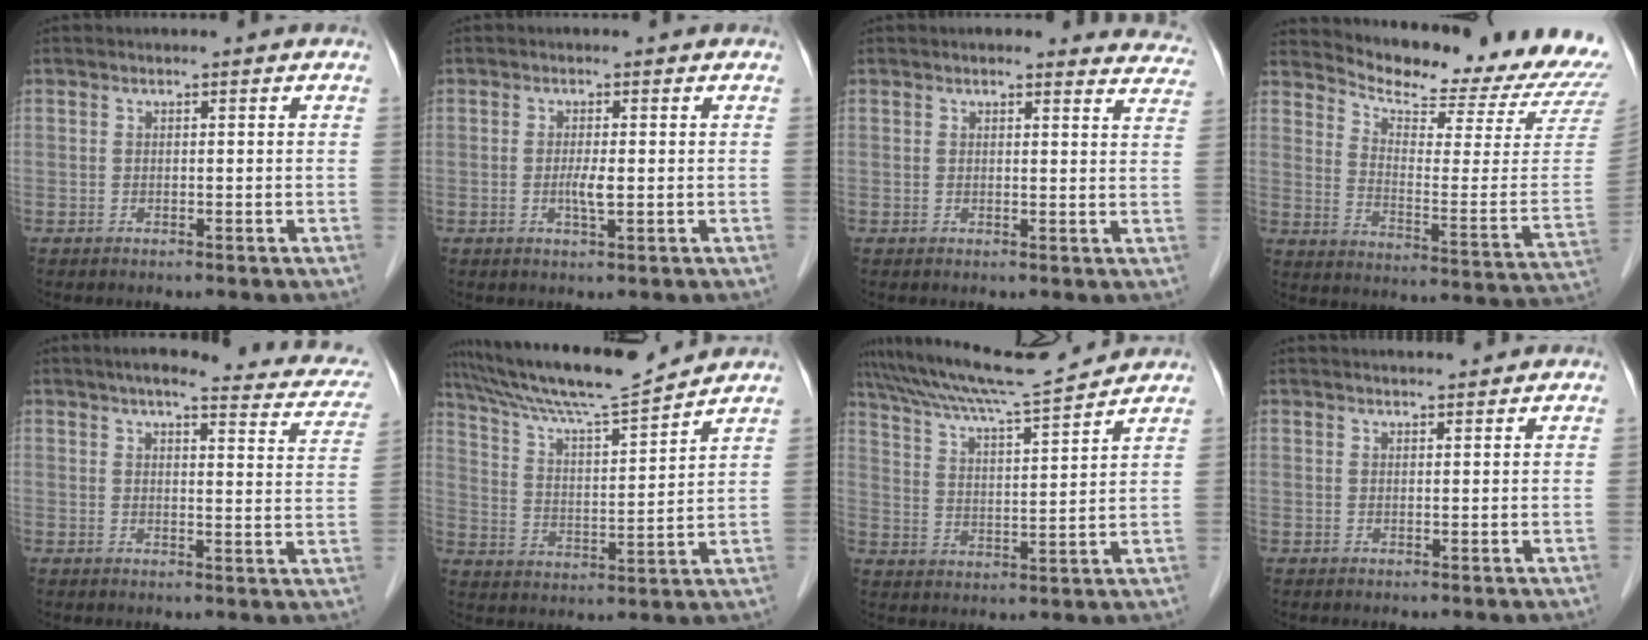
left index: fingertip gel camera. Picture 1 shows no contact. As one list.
[{"total": 2.1, "force": [-0.2, 0.2, 2.1], "torque": [-0.043, -0.003, -0.003]}, {"total": 9.0, "force": [8.6, 2.3, 1.7], "torque": [0.018, -0.009, 0.062]}, {"total": 21.1, "force": [20.4, 2.0, 5.2], "torque": [-0.088, -0.104, 0.255]}, {"total": 17.0, "force": [14.4, 3.2, 8.4], "torque": [-0.088, 0.002, 0.156]}, {"total": 14.3, "force": [13.3, -0.8, 5.0], "torque": [-0.100, 0.004, 0.225]}, {"total": 13.1, "force": [12.4, -1.5, 3.9], "torque": [-0.080, 0.002, 0.204]}, {"total": 5.3, "force": [5.1, 0.5, 1.6], "torque": [-0.021, 0.027, 0.065]}]